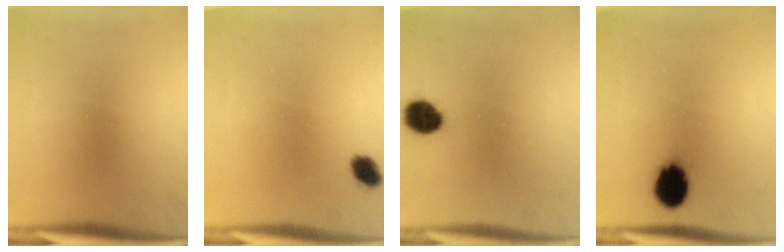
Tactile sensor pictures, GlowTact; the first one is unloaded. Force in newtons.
{"total": 2.8}
{"total": 7.0}
{"total": 11.8}